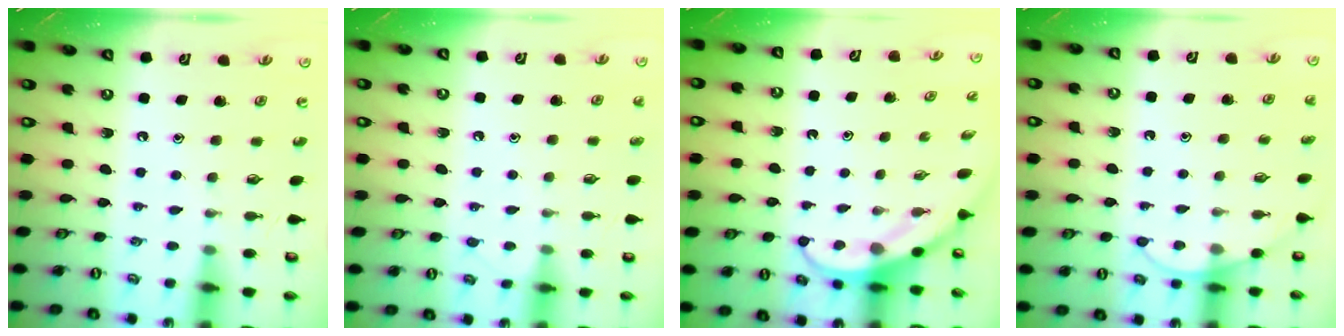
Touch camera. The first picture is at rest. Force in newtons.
{"total": 5.1, "press": 5.1, "slide": 0.5}
{"total": 4.0, "press": 4.0, "slide": 0.3}
{"total": 7.2, "press": 7.1, "slide": 0.7}